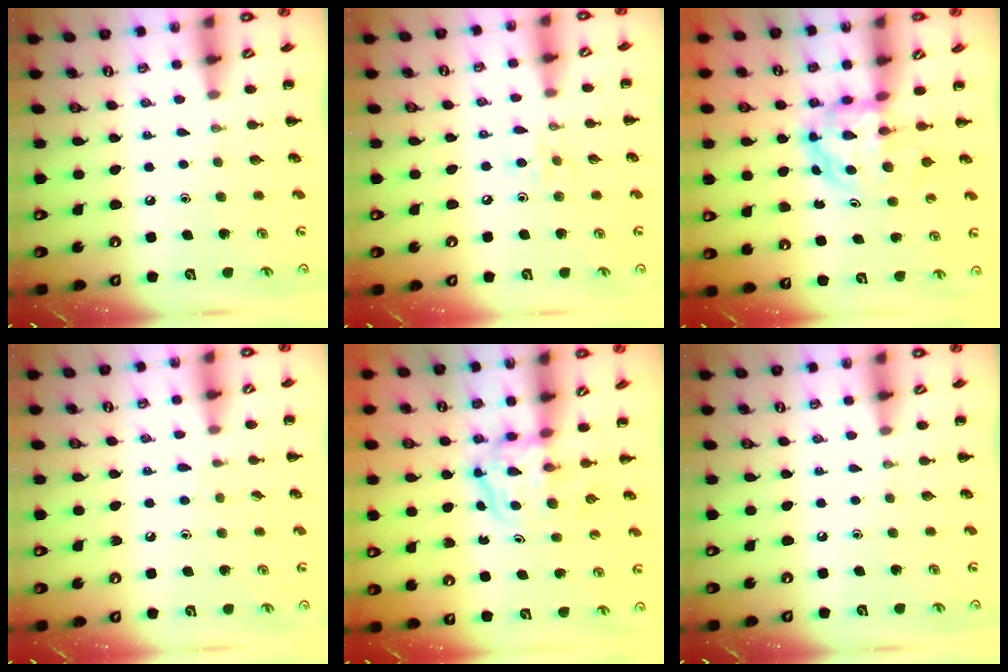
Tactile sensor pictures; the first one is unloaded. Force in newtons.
{"total": 6.5, "press": 6.2, "slide": 1.9}
{"total": 5.0, "press": 4.9, "slide": 1.2}
{"total": 5.5, "press": 5.1, "slide": 2.2}
{"total": 3.8, "press": 3.8, "slide": 0.4}
{"total": 0.0}